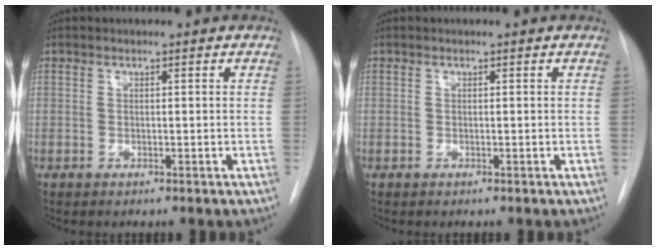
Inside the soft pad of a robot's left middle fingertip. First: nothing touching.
{"total": 0.0}